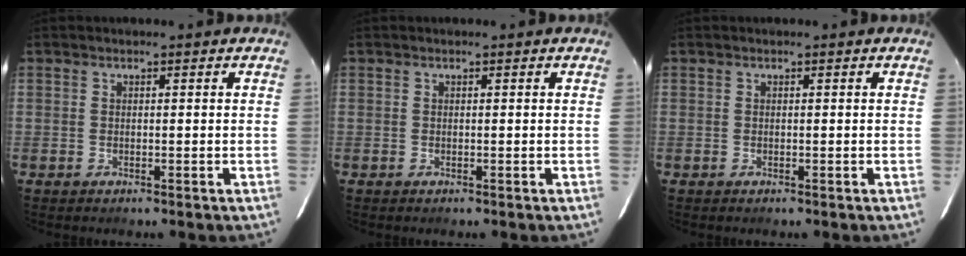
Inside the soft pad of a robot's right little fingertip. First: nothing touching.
{"total": 0.0}
{"total": 0.0}